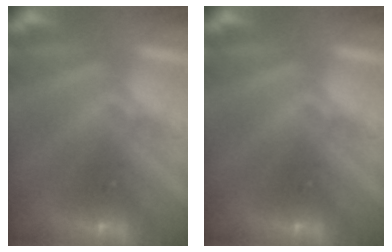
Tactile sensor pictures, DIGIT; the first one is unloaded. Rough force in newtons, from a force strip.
{"total": 0.0}